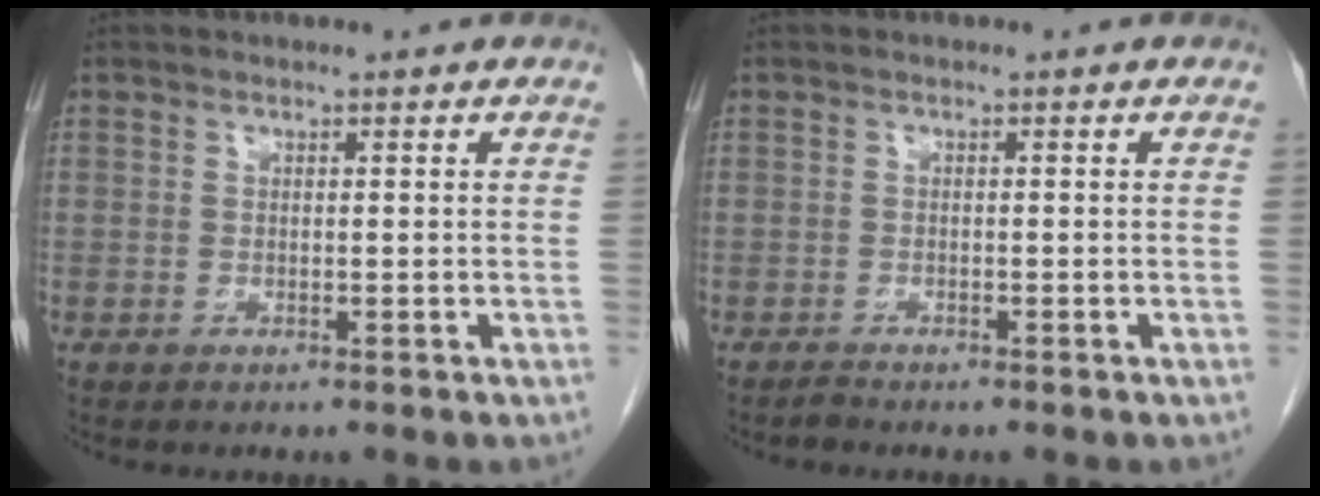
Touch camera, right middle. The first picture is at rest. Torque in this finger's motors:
{"motor_torque": [0.15, -0.03, 0.04, 0.00]}